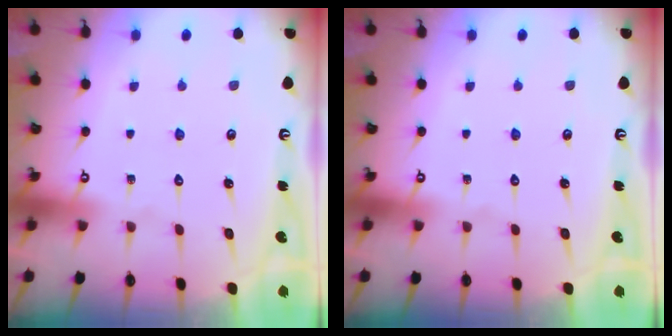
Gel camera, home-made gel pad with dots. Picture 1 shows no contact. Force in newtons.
{"total": 0.0}